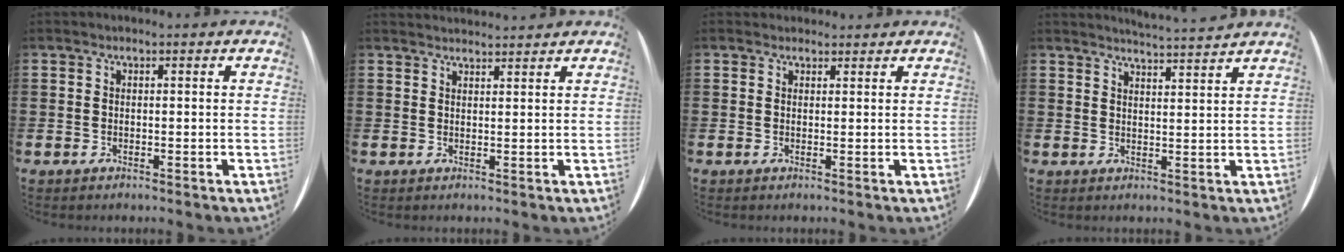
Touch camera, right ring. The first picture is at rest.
{"total": 1.6, "force": [1.5, -0.1, -0.3], "torque": [0.004, -0.002, 0.030]}
{"total": 0.9, "force": [0.8, 0.3, -0.2], "torque": [0.002, 0.004, 0.017]}
{"total": 3.1, "force": [3.0, -0.8, -0.2], "torque": [-0.002, -0.022, 0.053]}